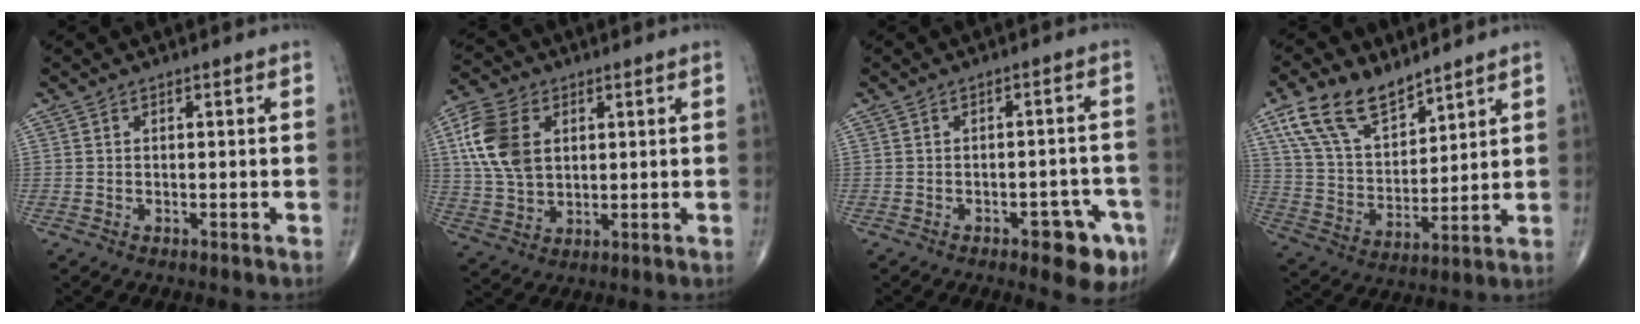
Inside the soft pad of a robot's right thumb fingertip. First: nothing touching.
{"total": 12.4, "force": [3.3, 8.4, 8.5], "torque": [-0.165, 0.000, 0.064]}
{"total": 7.7, "force": [-3.8, 3.3, 5.9], "torque": [-0.046, 0.020, -0.043]}
{"total": 14.0, "force": [9.5, 6.9, 7.6], "torque": [-0.121, -0.039, 0.192]}